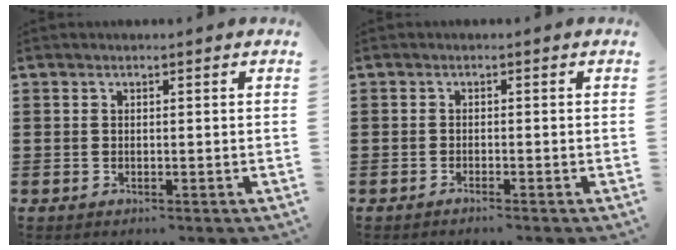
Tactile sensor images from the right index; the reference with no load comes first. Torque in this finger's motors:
{"motor_torque": [0.27, 1.18, -0.44, -0.11]}